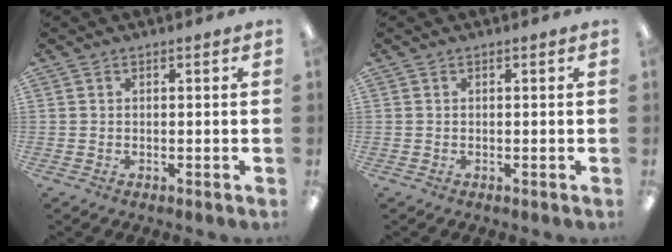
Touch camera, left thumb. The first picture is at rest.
{"total": 0.0}